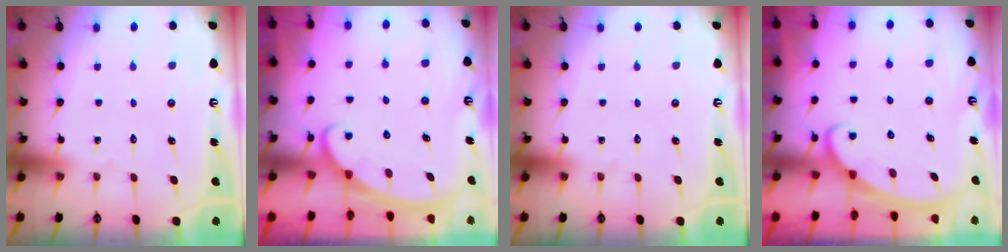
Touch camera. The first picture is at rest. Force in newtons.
{"total": 2.4, "press": 2.4, "slide": 0.4}
{"total": 0.0}
{"total": 2.4, "press": 2.4, "slide": 0.4}